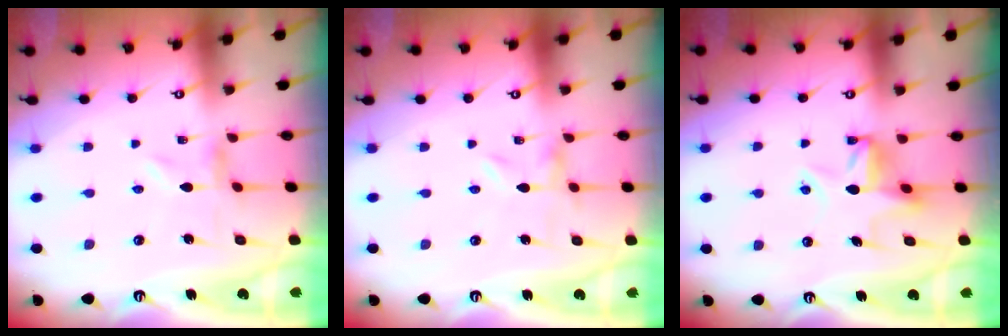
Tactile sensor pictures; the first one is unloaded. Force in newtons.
{"total": 0.0}
{"total": 10.4, "press": 10.4, "slide": 0.3}